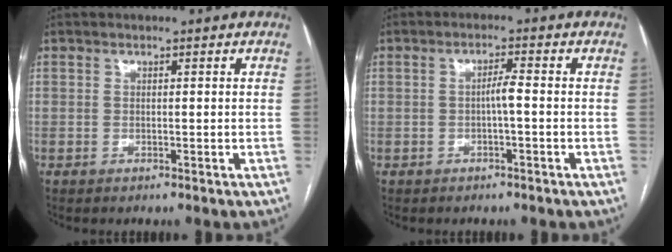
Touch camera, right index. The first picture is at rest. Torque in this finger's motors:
{"motor_torque": [0.46, -0.11, 0.31, 0.06]}